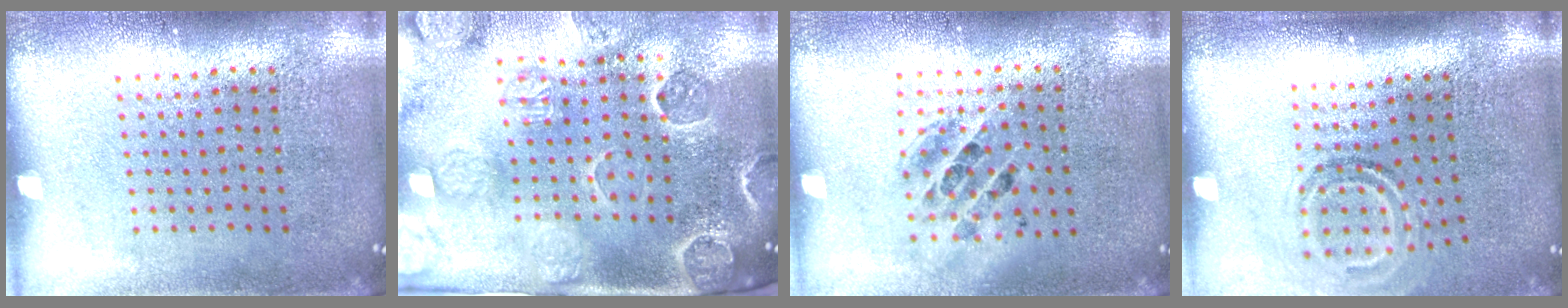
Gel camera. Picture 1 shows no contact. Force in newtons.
{"total": 3.3, "press": 3.2, "slide": 0.5}
{"total": 1.4, "press": 1.2, "slide": 0.7}
{"total": 1.9, "press": 1.2, "slide": 1.5}